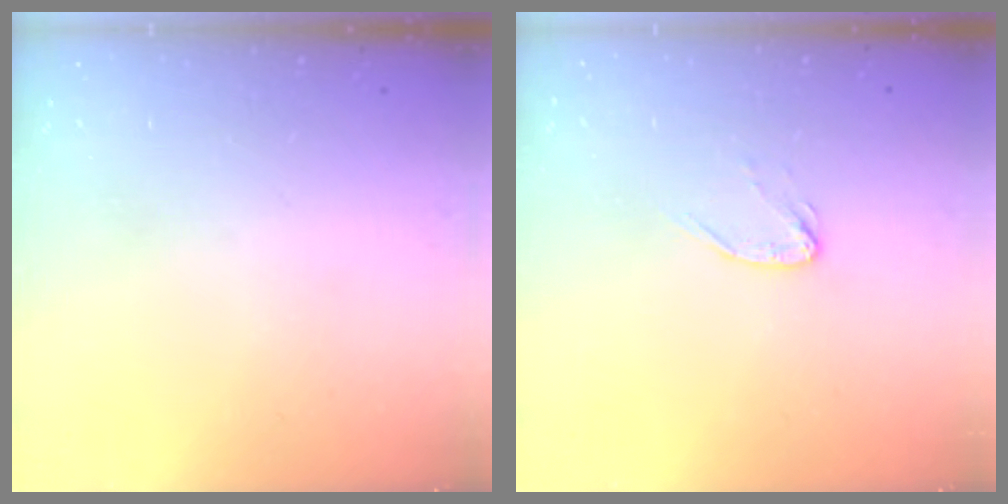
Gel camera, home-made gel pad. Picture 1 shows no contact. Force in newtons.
{"total": 4.8, "press": 4.7, "slide": 0.5}